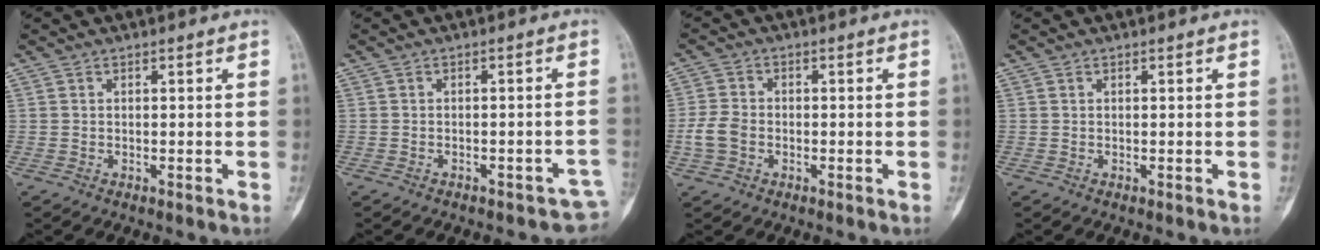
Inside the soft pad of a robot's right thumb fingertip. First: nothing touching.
{"total": 5.0, "force": [-3.3, 2.7, 2.7], "torque": [-0.017, 0.033, -0.038]}
{"total": 4.9, "force": [-1.4, 3.6, 3.0], "torque": [-0.065, 0.011, -0.031]}
{"total": 0.0}